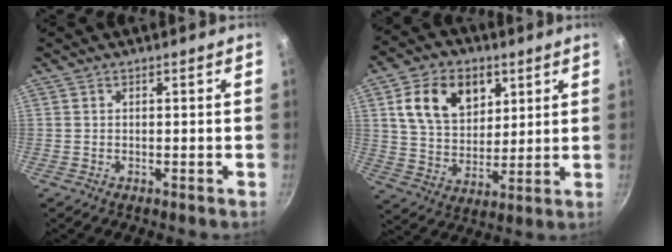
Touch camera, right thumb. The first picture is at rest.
{"total": 14.6, "force": [5.7, 10.2, 8.8], "torque": [-0.123, -0.016, 0.098]}